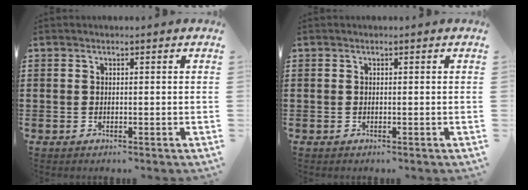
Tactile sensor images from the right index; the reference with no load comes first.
{"total": 0.0}